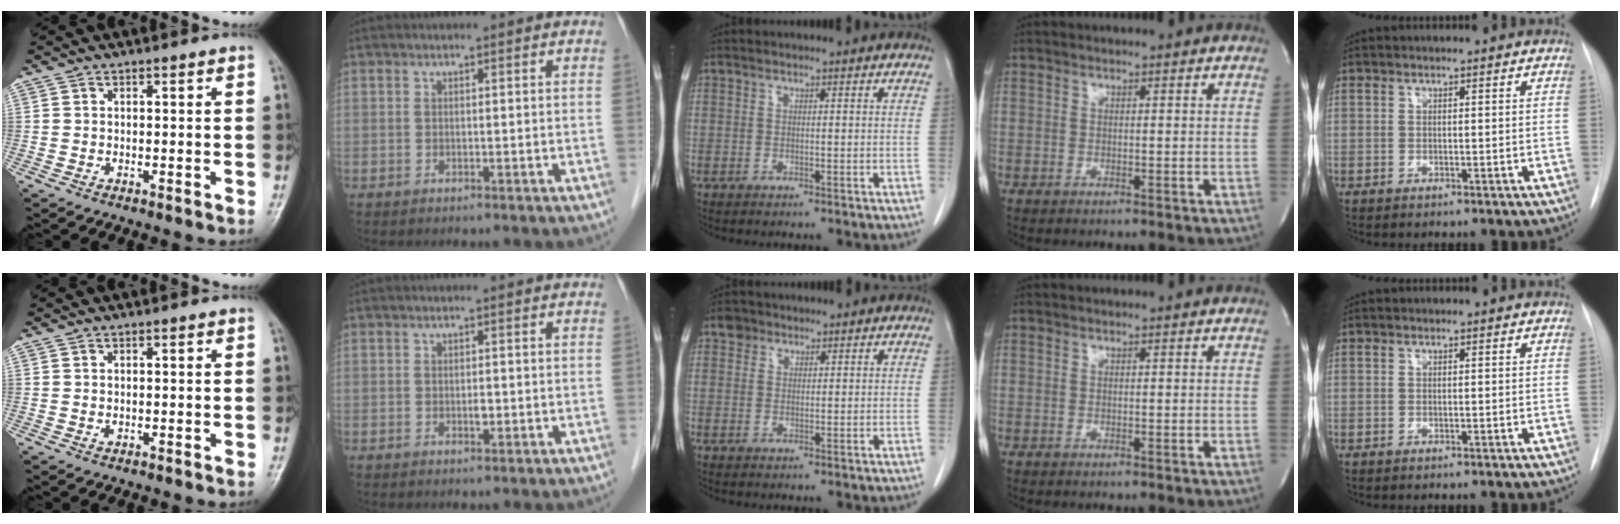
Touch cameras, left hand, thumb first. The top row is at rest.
{"thumb": {"total": 0.7, "force": [0.2, 0.4, 0.5], "torque": [-0.006, -0.001, 0.003]}, "index": {"total": 0.8, "force": [-0.4, 0.4, 0.6], "torque": [-0.013, -0.003, -0.005]}, "middle": {"total": 1.9, "force": [1.3, 1.4, 0.3], "torque": [-0.001, 0.003, 0.019]}}